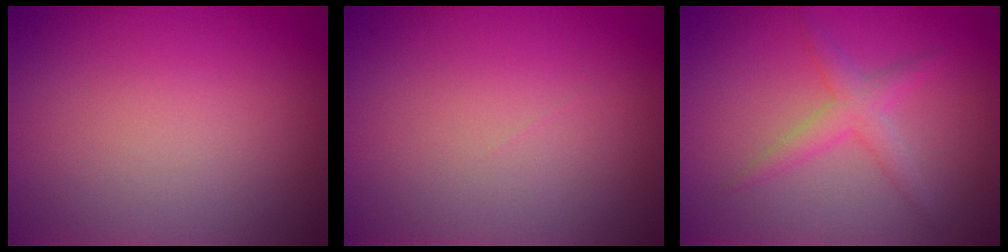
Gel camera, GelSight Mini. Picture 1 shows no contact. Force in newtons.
{"total": 0.0}
{"total": 2.3, "press": 2.3, "slide": 0.1}